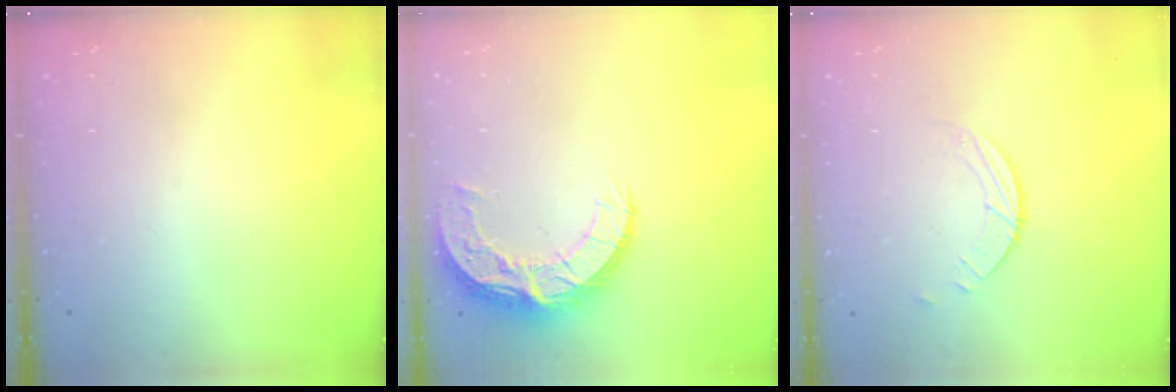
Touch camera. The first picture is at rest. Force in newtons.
{"total": 12.0, "press": 11.9, "slide": 0.8}
{"total": 1.7, "press": 1.7, "slide": 0.2}